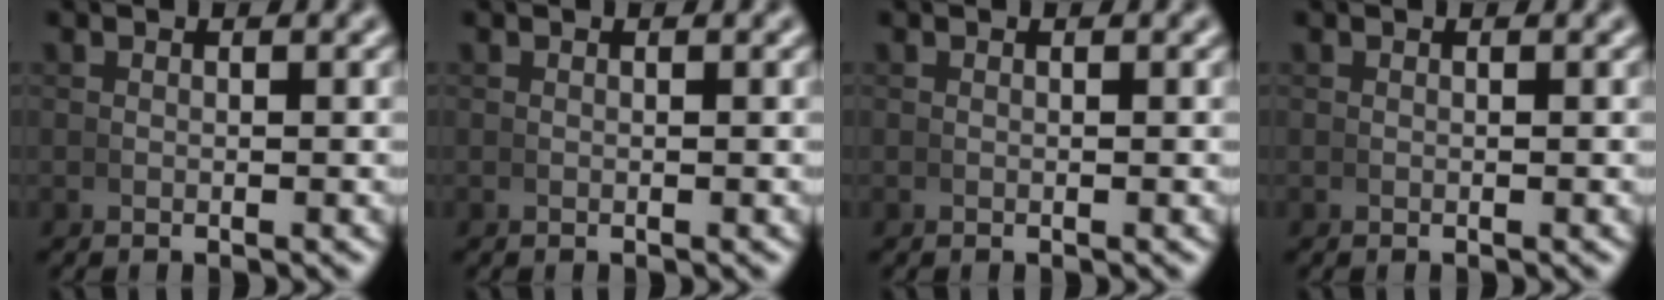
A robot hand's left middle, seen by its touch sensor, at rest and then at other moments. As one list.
[{"total": 0.0}, {"total": 0.0}, {"total": 0.0}]